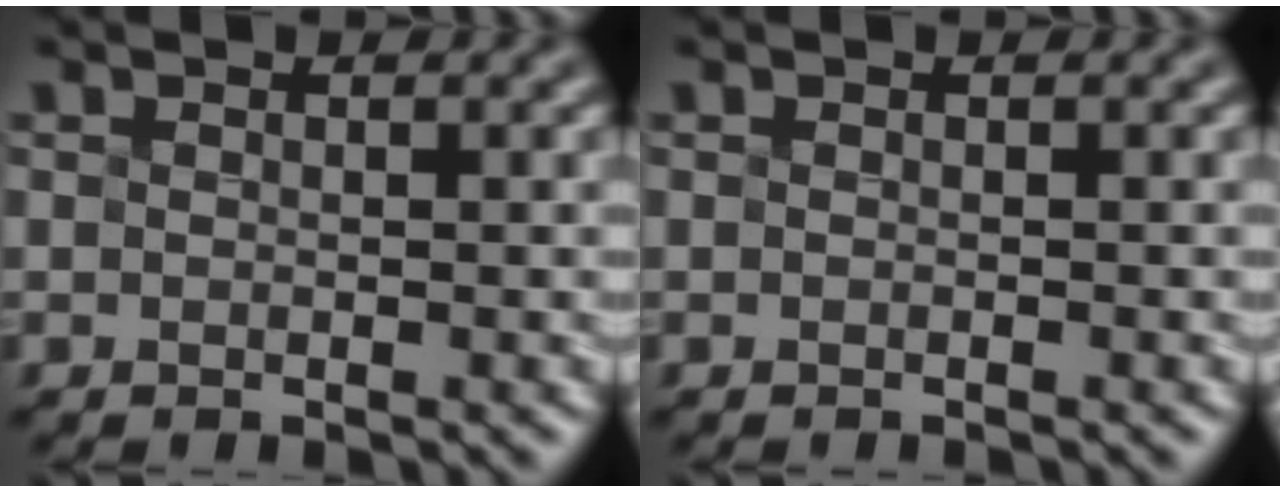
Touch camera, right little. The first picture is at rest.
{"total": 0.6, "force": [-0.6, 0.0, 0.2], "torque": [0.005, -0.009, -0.013]}